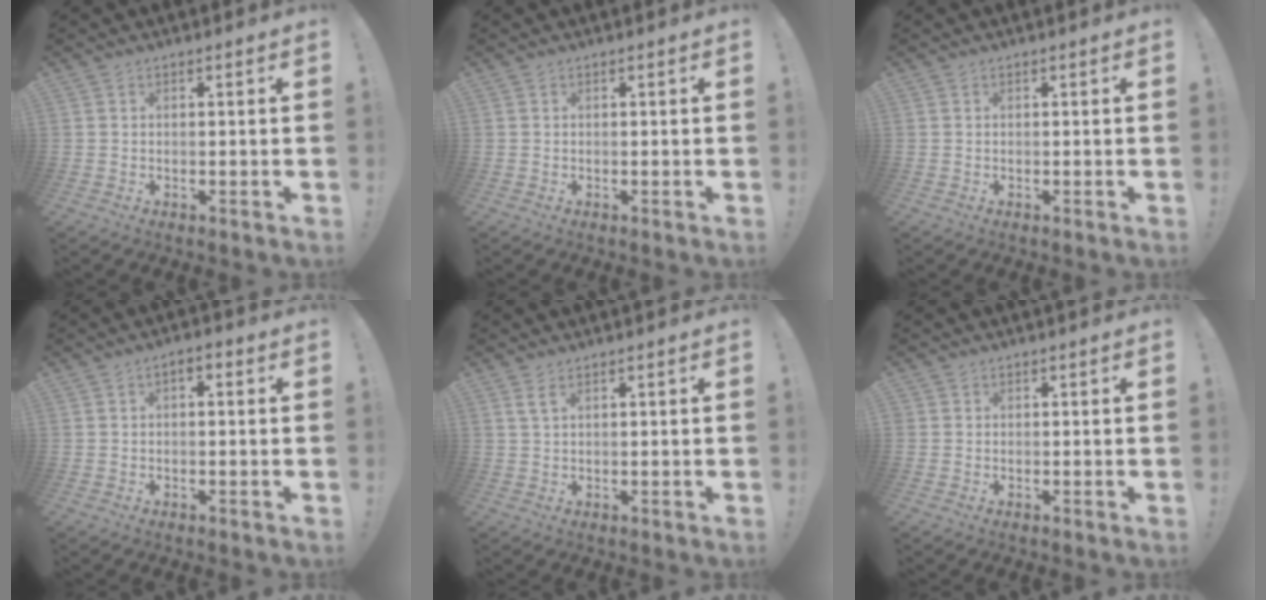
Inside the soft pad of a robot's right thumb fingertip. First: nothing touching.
{"total": 0.0}
{"total": 0.0}
{"total": 2.0, "force": [-0.7, 1.1, 1.5], "torque": [-0.022, 0.008, -0.016]}
{"total": 2.5, "force": [1.4, 0.7, 2.0], "torque": [-0.031, -0.002, 0.024]}
{"total": 0.6, "force": [0.1, 0.6, -0.2], "torque": [0.007, 0.000, 0.001]}